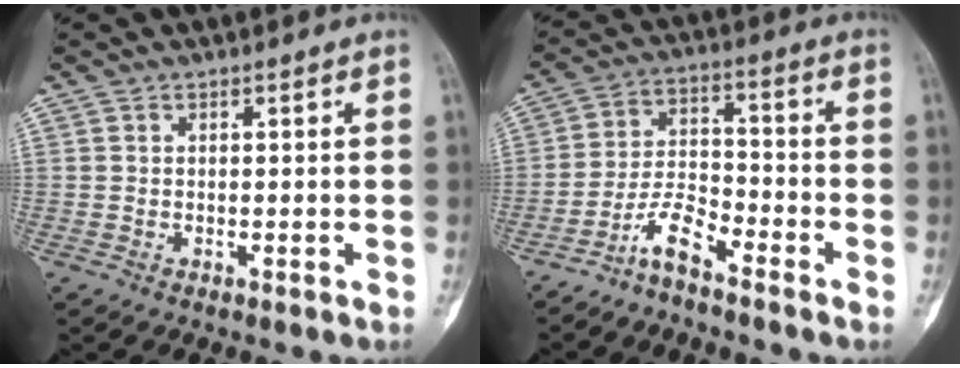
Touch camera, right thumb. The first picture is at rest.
{"total": 6.4, "force": [-5.1, 1.6, 3.5], "torque": [-0.064, 0.050, -0.107]}